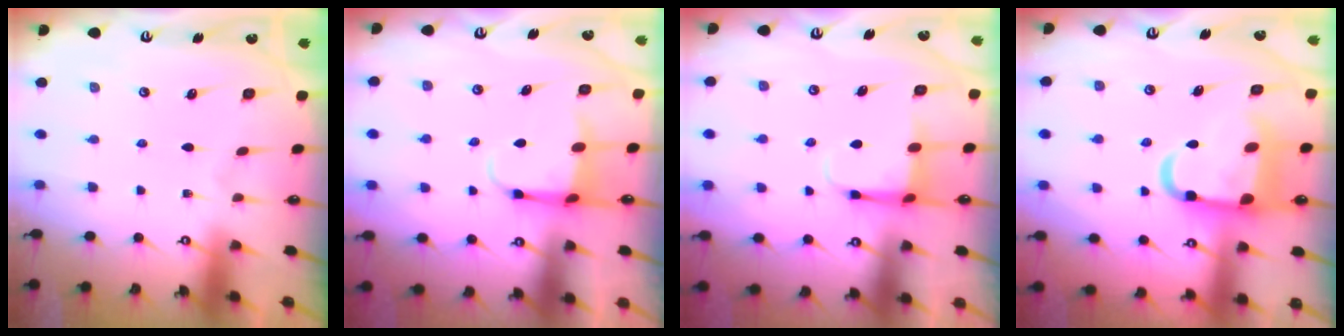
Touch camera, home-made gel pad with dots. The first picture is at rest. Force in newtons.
{"total": 3.9, "press": 3.7, "slide": 1.0}
{"total": 5.0, "press": 4.9, "slide": 0.7}
{"total": 12.7, "press": 12.6, "slide": 1.6}